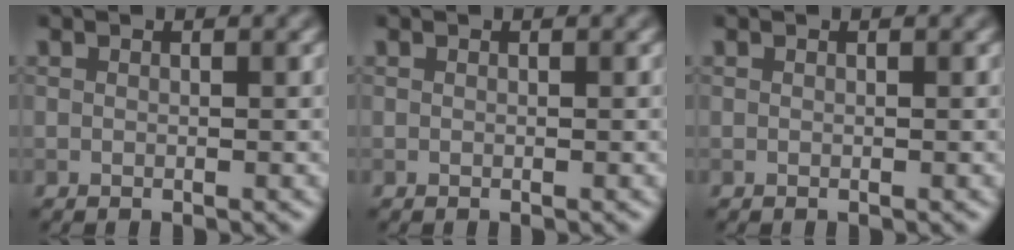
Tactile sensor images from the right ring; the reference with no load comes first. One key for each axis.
{"total": 0.0}
{"total": 0.0}